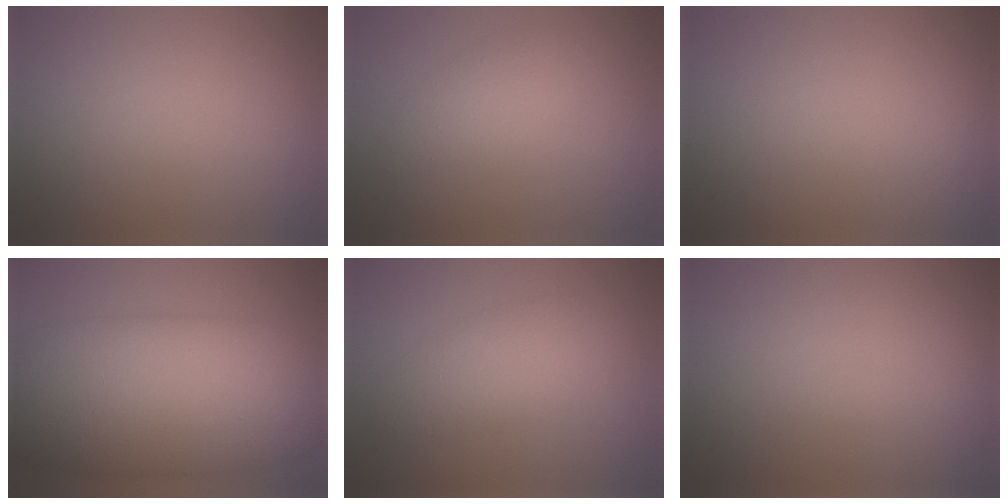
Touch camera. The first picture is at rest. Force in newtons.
{"total": 2.3, "press": 2.3, "slide": 0.1}
{"total": 0.0}
{"total": 14.9, "press": 14.9, "slide": 0.0}
{"total": 3.4, "press": 3.4, "slide": 0.1}
{"total": 0.0}